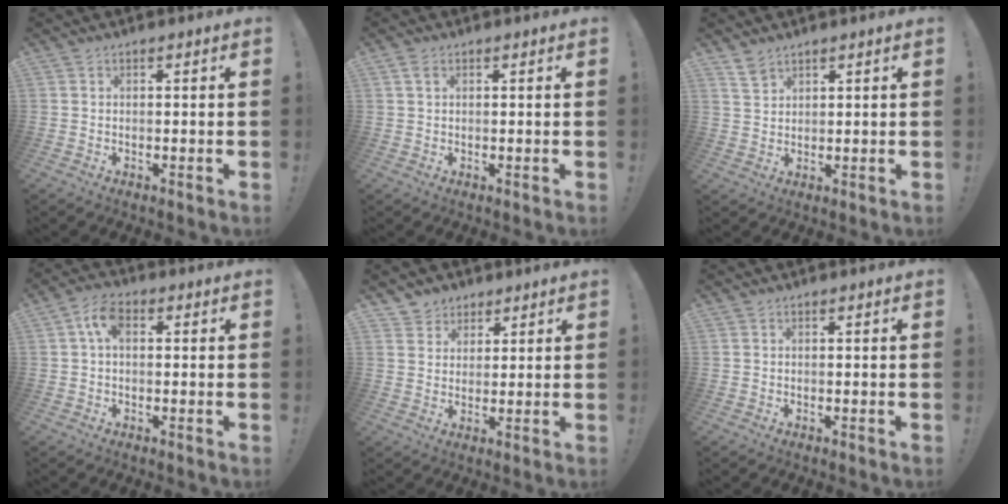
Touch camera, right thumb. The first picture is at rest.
{"total": 2.0, "force": [1.0, 1.2, 1.2], "torque": [-0.022, 0.003, 0.019]}
{"total": 4.2, "force": [3.3, 2.2, 1.4], "torque": [-0.016, -0.021, 0.062]}
{"total": 6.2, "force": [1.4, 3.5, 5.0], "torque": [-0.091, 0.005, 0.024]}
{"total": 5.1, "force": [3.2, 4.0, 0.0], "torque": [0.003, -0.027, 0.063]}
{"total": 0.0}